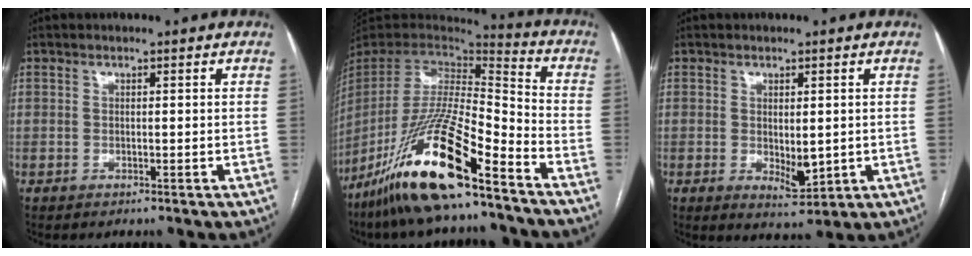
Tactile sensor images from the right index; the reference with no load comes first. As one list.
[{"total": 21.2, "force": [-14.3, 2.1, 15.6], "torque": [-0.325, -0.044, -0.271]}, {"total": 4.4, "force": [-0.3, 1.9, 4.0], "torque": [-0.061, -0.014, 0.006]}]